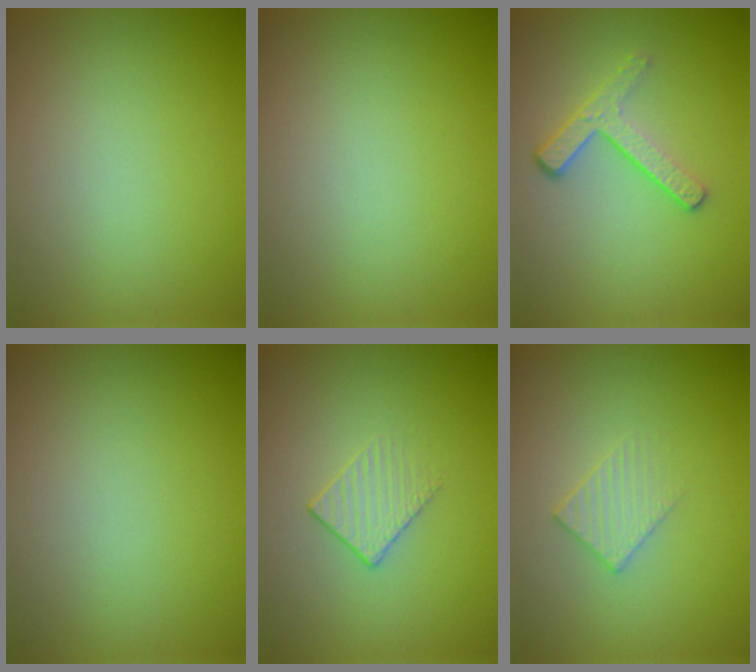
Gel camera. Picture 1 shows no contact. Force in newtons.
{"total": 0.0}
{"total": 3.3, "press": 2.3, "slide": 2.3}
{"total": 0.0}
{"total": 1.5, "press": 0.9, "slide": 1.2}
{"total": 1.9, "press": 1.9, "slide": 0.2}